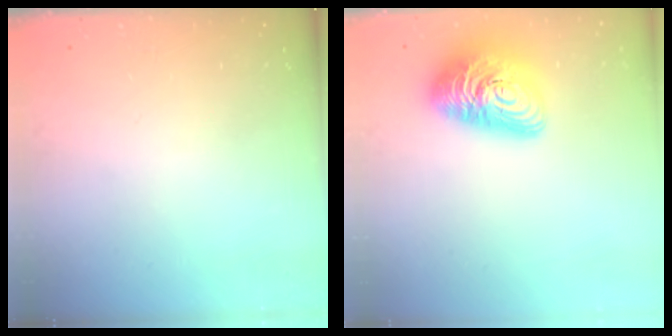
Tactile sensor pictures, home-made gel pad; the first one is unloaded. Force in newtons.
{"total": 15.1, "press": 15.1, "slide": 1.1}